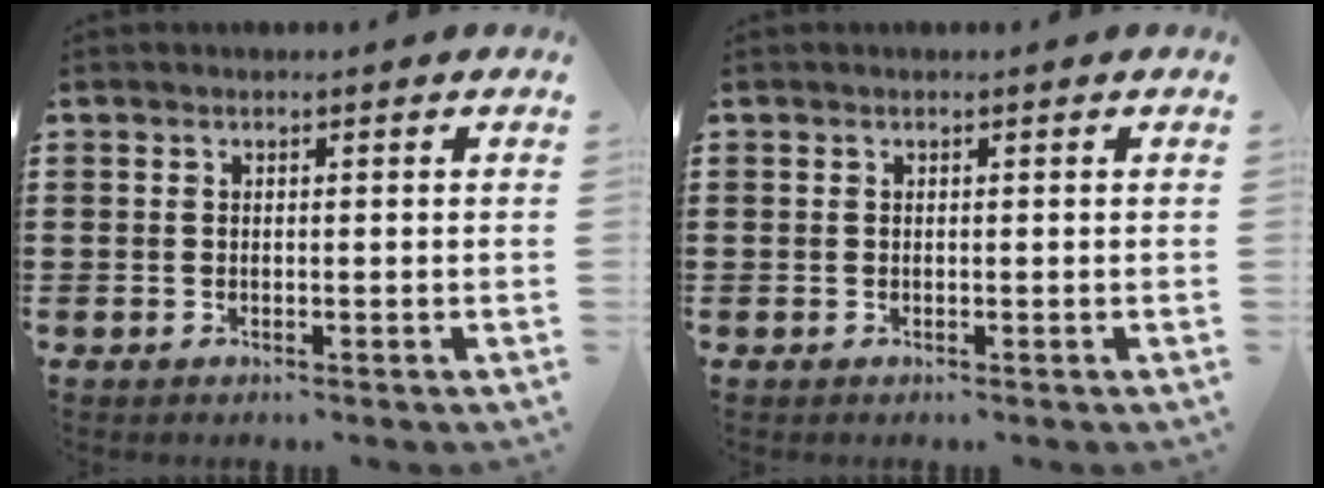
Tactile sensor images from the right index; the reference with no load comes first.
{"total": 0.0}